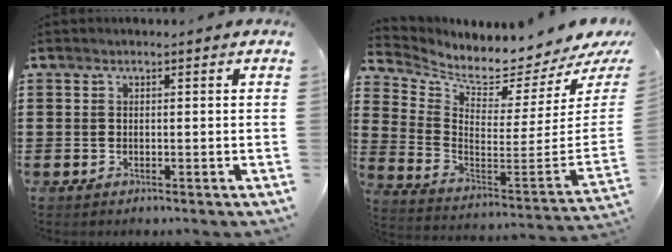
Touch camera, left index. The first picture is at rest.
{"total": 3.0, "force": [2.8, 0.4, 1.1], "torque": [-0.038, -0.065, 0.037]}